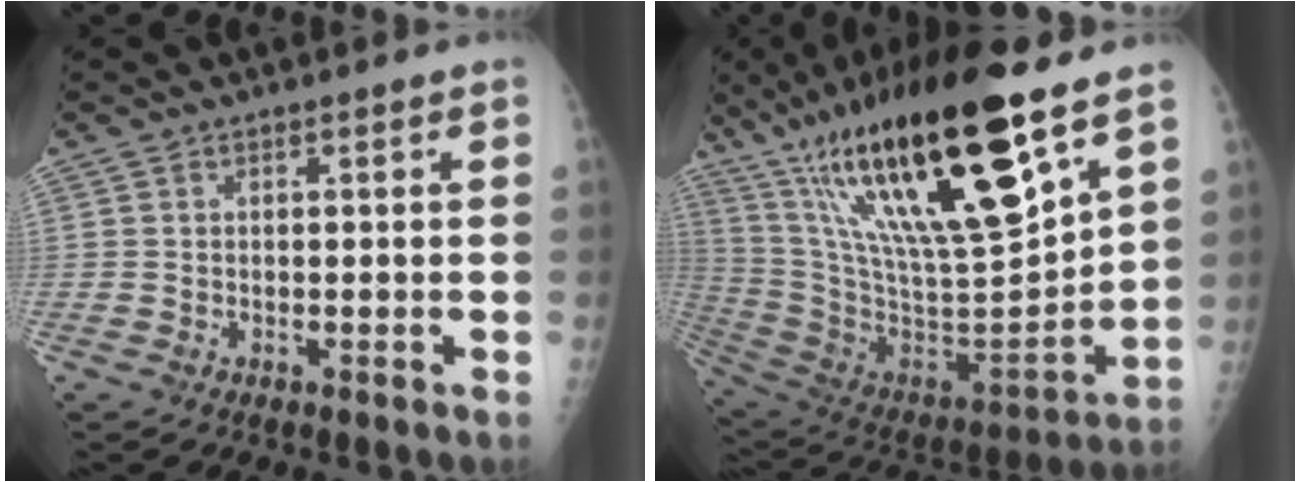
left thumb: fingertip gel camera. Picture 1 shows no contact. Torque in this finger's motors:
{"motor_torque": [1.38, 0.48, 2.77, 0.00, 0.33]}